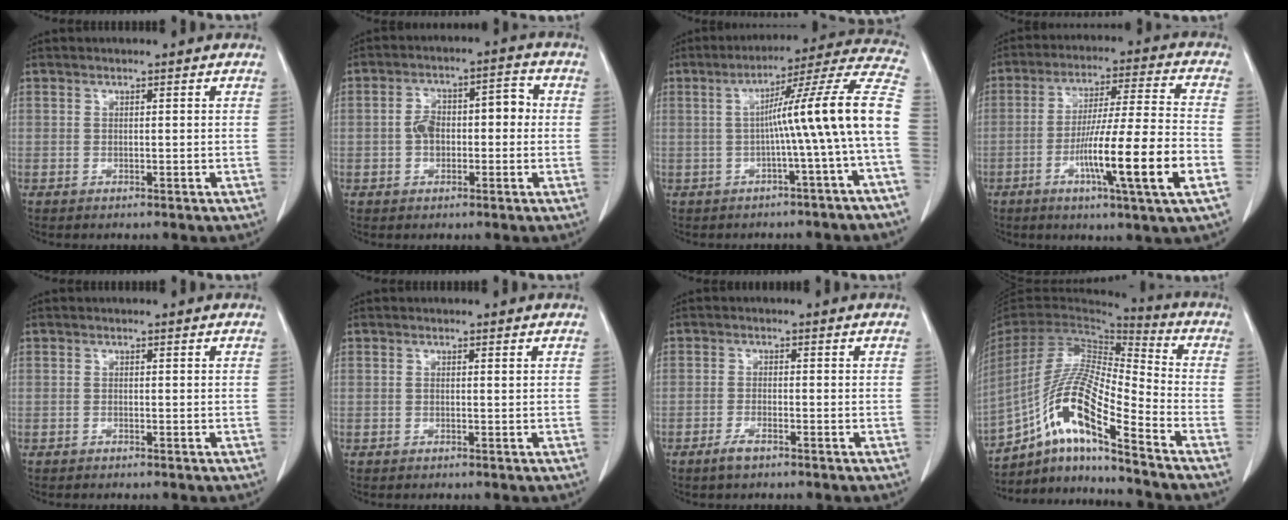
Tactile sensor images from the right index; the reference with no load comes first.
{"total": 6.9, "force": [-0.4, 3.7, 5.9], "torque": [-0.105, 0.045, -0.006]}
{"total": 14.1, "force": [-1.6, -2.3, 13.8], "torque": [-0.176, 0.032, -0.029]}
{"total": 15.8, "force": [-5.4, -0.6, 14.8], "torque": [-0.263, -0.012, -0.090]}
{"total": 0.0}
{"total": 0.0}
{"total": 2.4, "force": [-1.7, 0.5, 1.6], "torque": [-0.036, -0.002, -0.033]}
{"total": 16.0, "force": [-9.5, 1.4, 12.7], "torque": [-0.258, 0.001, -0.174]}